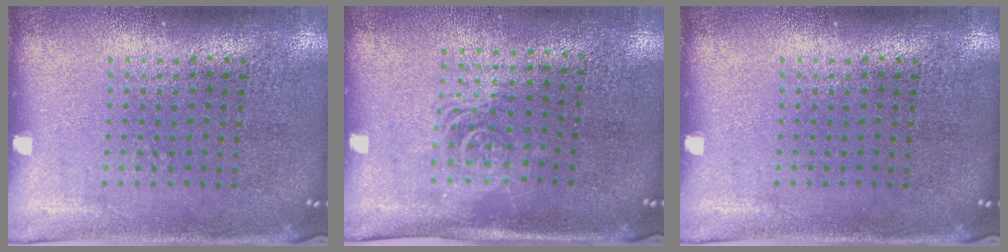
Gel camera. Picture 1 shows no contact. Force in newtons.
{"total": 1.6, "press": 1.3, "slide": 0.9}
{"total": 0.0}